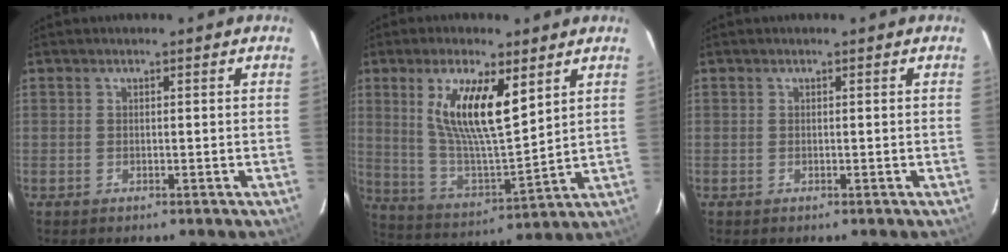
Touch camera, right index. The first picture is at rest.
{"total": 14.8, "force": [6.2, 4.2, 12.7], "torque": [-0.237, -0.002, 0.126]}
{"total": 0.0}